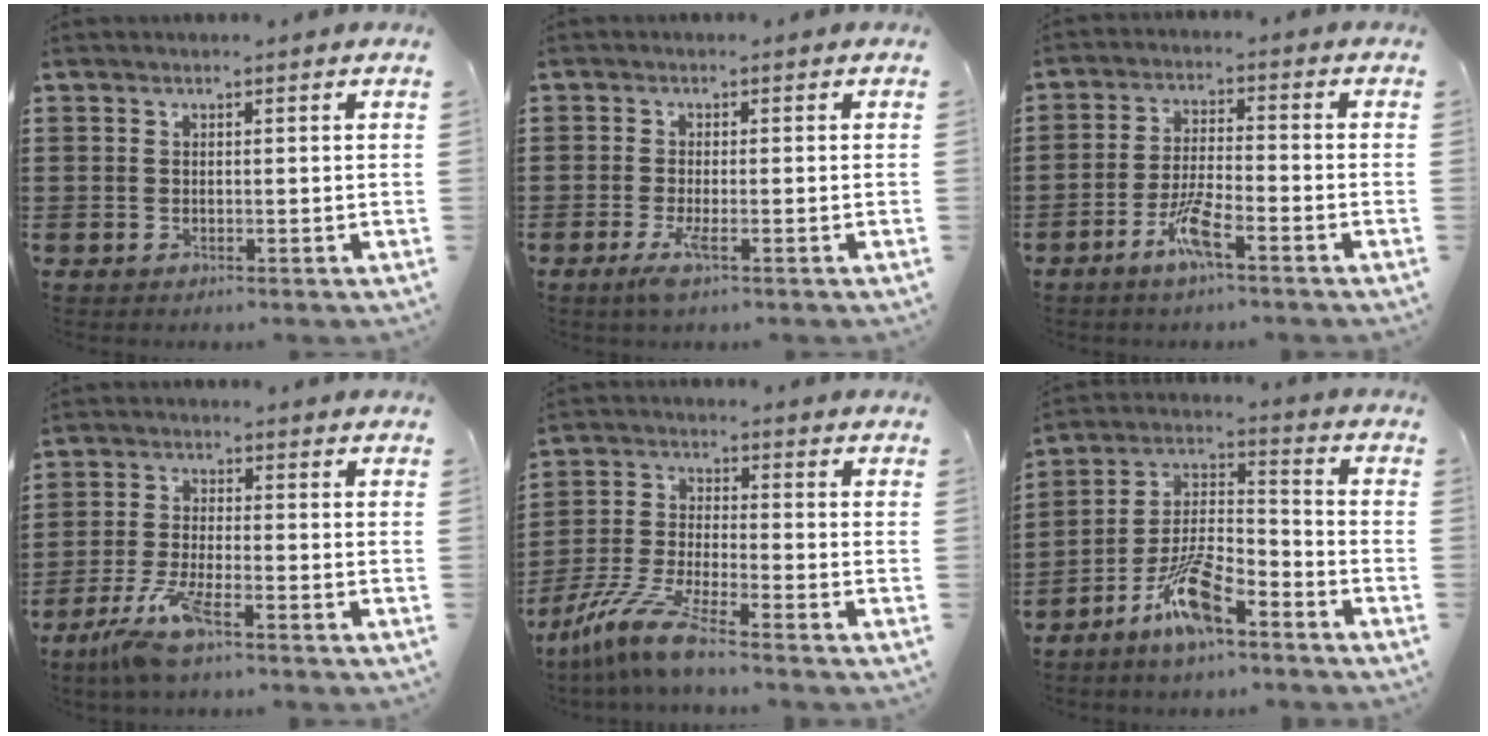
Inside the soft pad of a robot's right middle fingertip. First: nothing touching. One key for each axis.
{"total": 2.9, "fx": -1.2, "fy": 0.3, "fz": 2.6, "tx": -0.058, "ty": -0.012, "tz": -0.025}
{"total": 5.7, "fx": -3.4, "fy": 0.7, "fz": 4.4, "tx": -0.100, "ty": -0.007, "tz": -0.067}
{"total": 7.0, "fx": -4.9, "fy": 1.0, "fz": 4.9, "tx": -0.118, "ty": -0.017, "tz": -0.094}
{"total": 8.3, "fx": -6.8, "fy": 0.2, "fz": 4.7, "tx": -0.121, "ty": -0.014, "tz": -0.142}
{"total": 10.2, "fx": -6.9, "fy": 2.7, "fz": 6.9, "tx": -0.152, "ty": 0.004, "tz": -0.133}